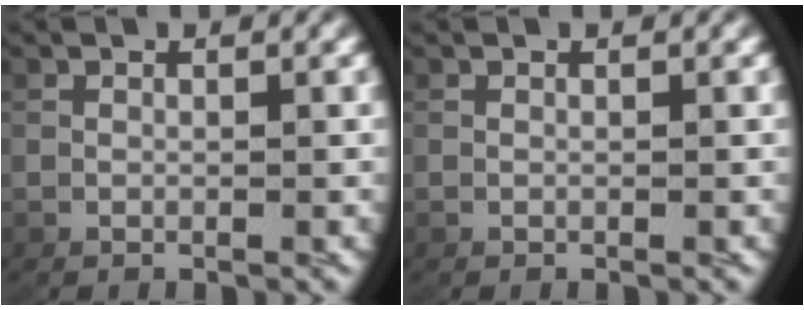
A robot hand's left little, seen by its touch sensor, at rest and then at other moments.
{"total": 0.0}